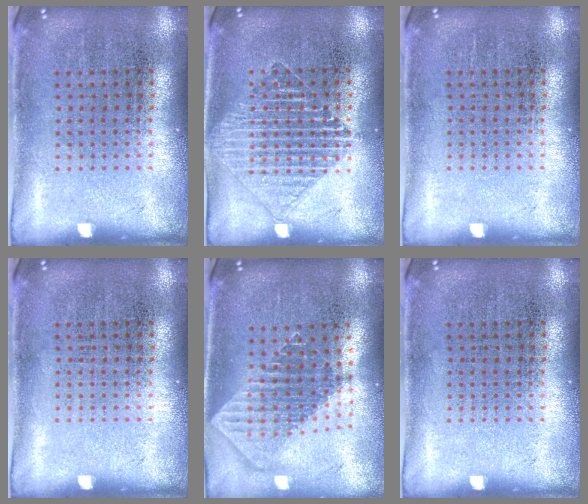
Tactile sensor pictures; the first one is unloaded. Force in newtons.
{"total": 1.4, "press": 1.3, "slide": 0.3}
{"total": 0.0}
{"total": 0.0}
{"total": 1.8, "press": 1.5, "slide": 1.1}
{"total": 0.0}